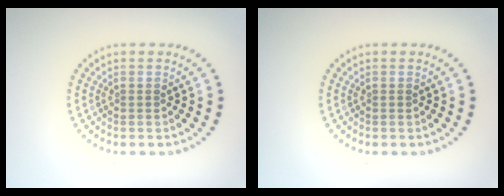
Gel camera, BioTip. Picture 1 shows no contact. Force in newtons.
{"total": 0.0}